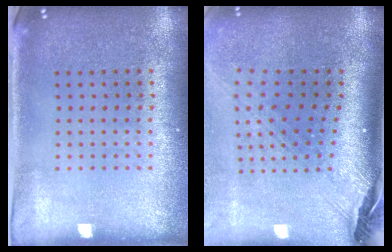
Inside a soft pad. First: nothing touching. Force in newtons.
{"total": 3.1, "press": 2.2, "slide": 2.2}